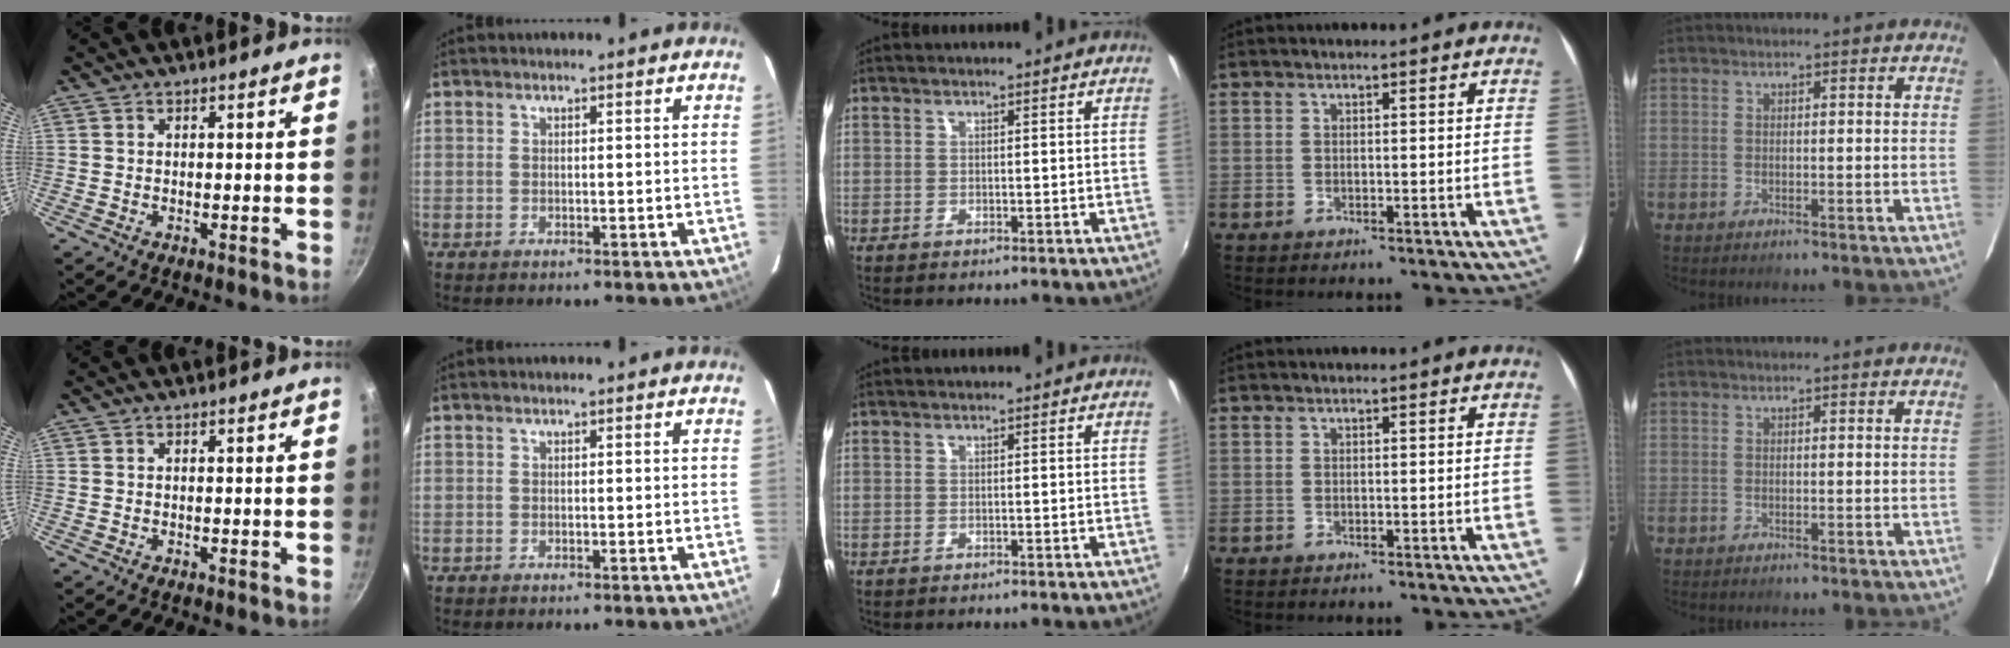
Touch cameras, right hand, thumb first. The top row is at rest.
{}